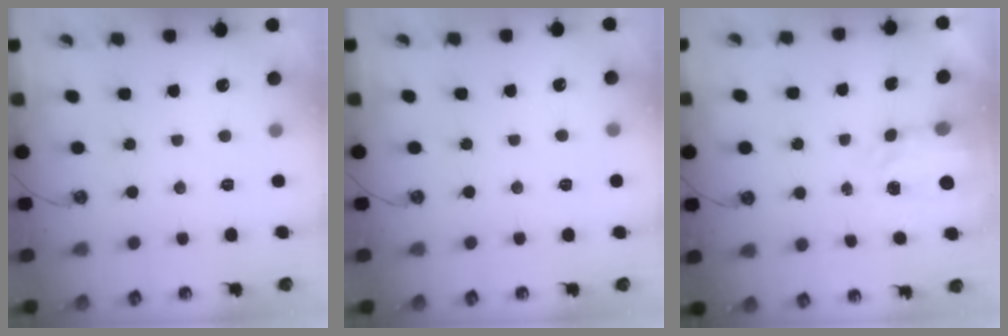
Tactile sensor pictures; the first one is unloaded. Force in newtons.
{"total": 2.6, "press": 2.6, "slide": 0.3}
{"total": 3.6, "press": 3.6, "slide": 0.5}